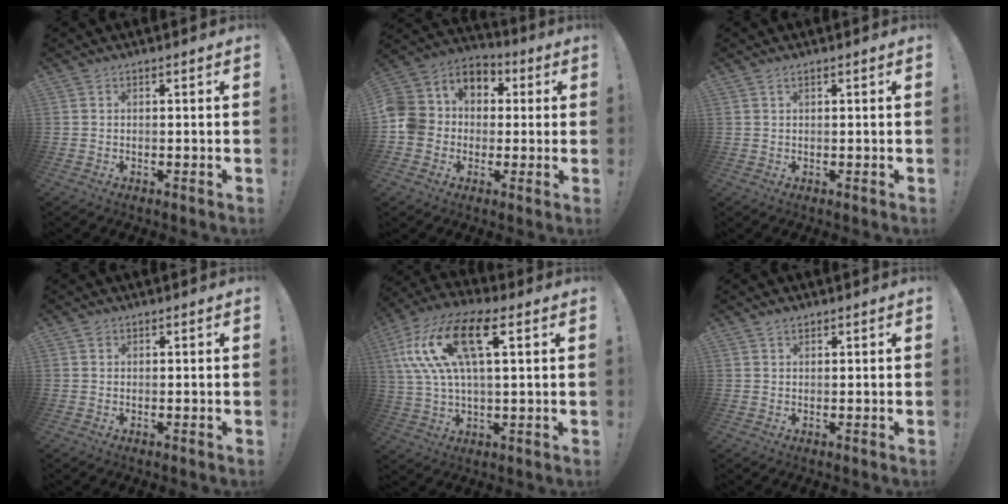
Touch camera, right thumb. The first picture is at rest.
{"total": 10.3, "force": [-1.1, 9.7, 3.3], "torque": [-0.062, 0.008, -0.015]}
{"total": 0.8, "force": [0.6, 0.4, 0.5], "torque": [-0.011, 0.001, 0.011]}
{"total": 0.7, "force": [0.5, 0.6, 0.0], "torque": [0.002, 0.000, 0.009]}
{"total": 18.8, "force": [6.4, 8.0, 15.8], "torque": [-0.320, 0.003, 0.106]}
{"total": 1.3, "force": [1.0, 0.6, 0.5], "torque": [-0.009, -0.002, 0.020]}